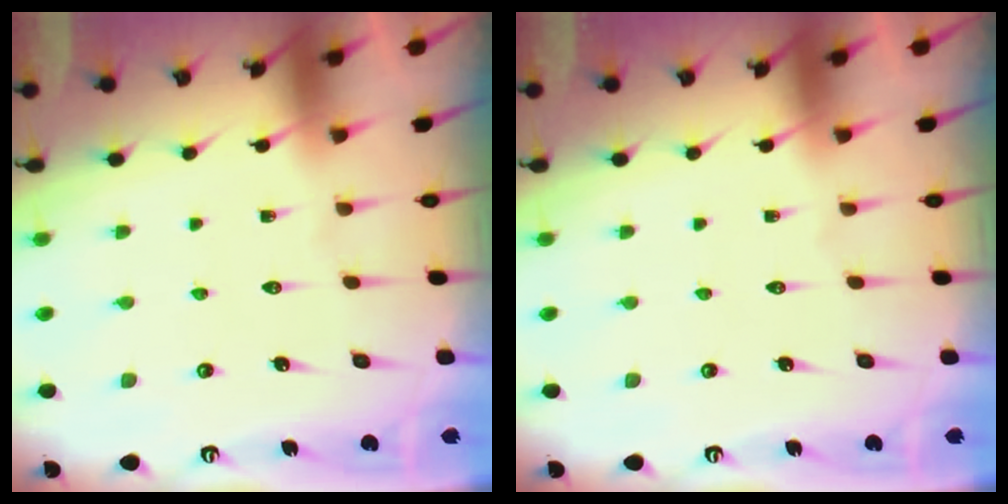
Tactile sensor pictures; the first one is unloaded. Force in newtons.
{"total": 0.0}